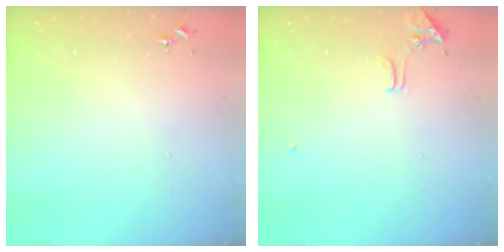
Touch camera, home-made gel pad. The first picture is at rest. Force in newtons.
{"total": 8.0, "press": 7.9, "slide": 0.7}